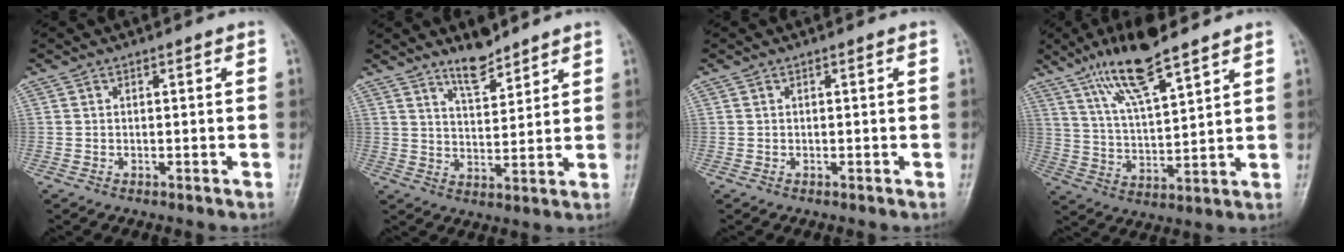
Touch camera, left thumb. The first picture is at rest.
{"total": 6.3, "force": [5.2, 2.0, 2.9], "torque": [-0.032, -0.045, 0.092]}
{"total": 0.0}
{"total": 12.7, "force": [8.9, 2.7, 8.7], "torque": [-0.153, -0.042, 0.171]}